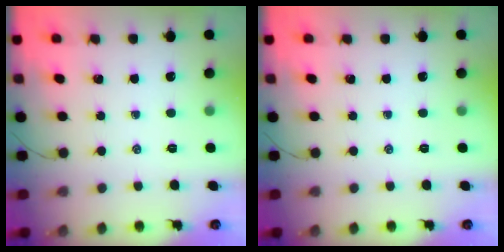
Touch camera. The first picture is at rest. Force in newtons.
{"total": 0.0}